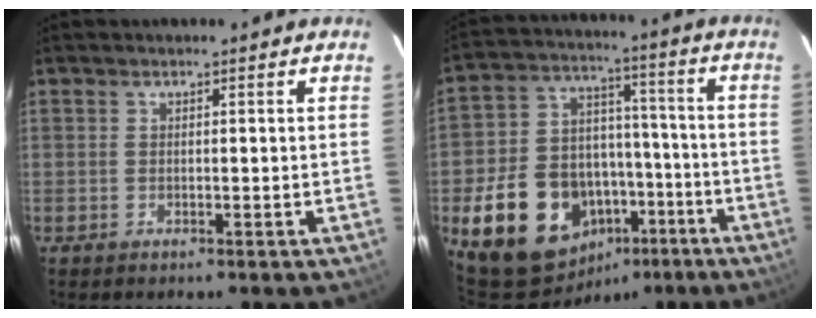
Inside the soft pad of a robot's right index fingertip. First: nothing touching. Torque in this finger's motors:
{"motor_torque": [1.64, -0.50, 0.77, 0.13]}